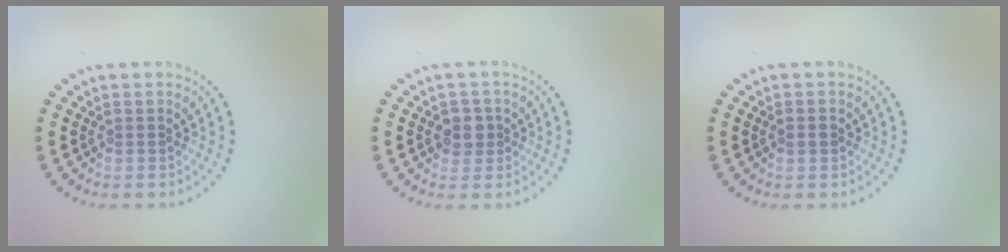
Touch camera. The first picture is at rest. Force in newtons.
{"total": 1.9, "press": 1.8, "slide": 0.7}
{"total": 1.1, "press": 1.1, "slide": 0.1}